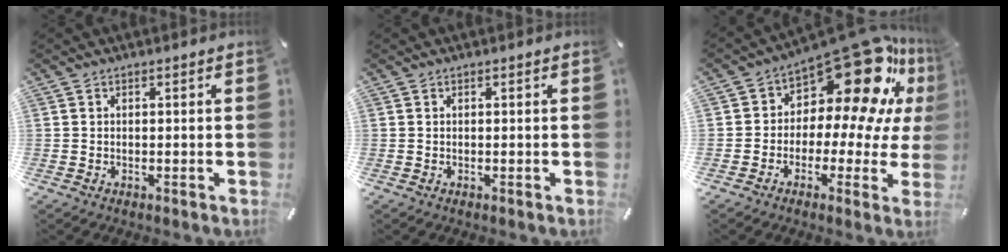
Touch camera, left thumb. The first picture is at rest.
{"total": 0.0}
{"total": 20.9, "force": [10.6, 10.3, 14.8], "torque": [-0.199, -0.085, 0.175]}